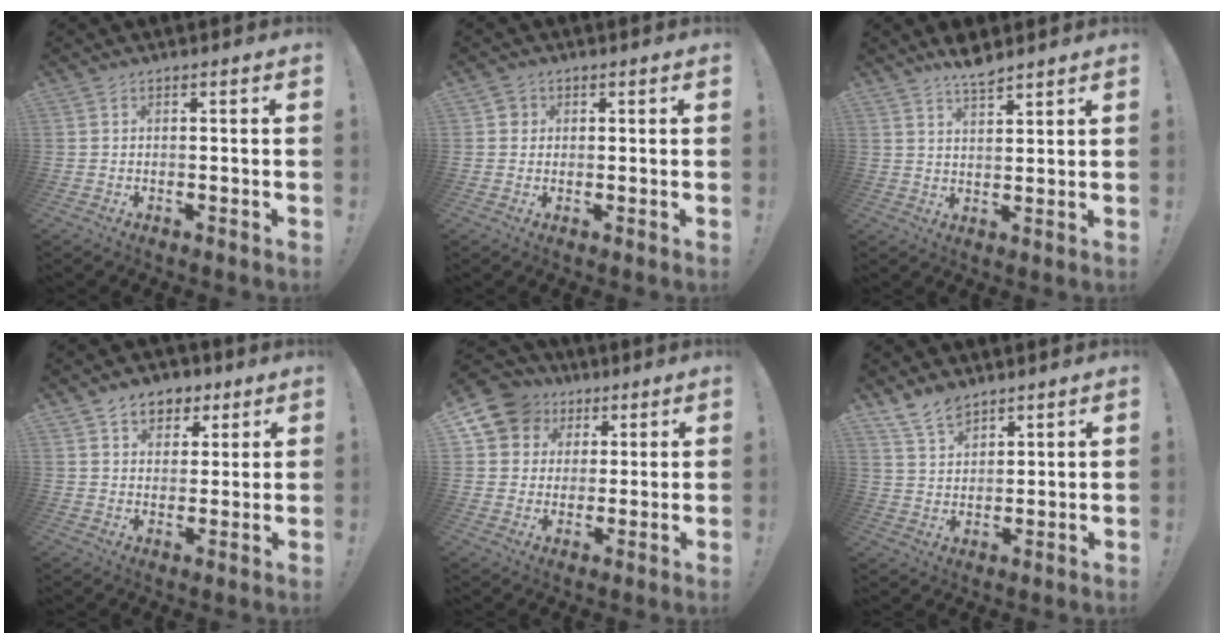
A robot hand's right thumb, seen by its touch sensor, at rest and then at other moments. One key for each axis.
{"total": 2.2, "fx": 0.3, "fy": 2.1, "fz": 0.4, "tx": 0.000, "ty": 0.003, "tz": 0.005}
{"total": 5.3, "fx": 4.6, "fy": 1.1, "fz": 2.3, "tx": -0.039, "ty": -0.030, "tz": 0.081}
{"total": 7.7, "fx": 4.5, "fy": 5.8, "fz": 2.3, "tx": -0.024, "ty": -0.025, "tz": 0.085}
{"total": 10.7, "fx": 4.9, "fy": 9.1, "fz": 3.0, "tx": -0.050, "ty": -0.023, "tz": 0.099}
{"total": 9.9, "fx": 7.8, "fy": 5.5, "fz": 2.5, "tx": -0.044, "ty": -0.053, "tz": 0.153}